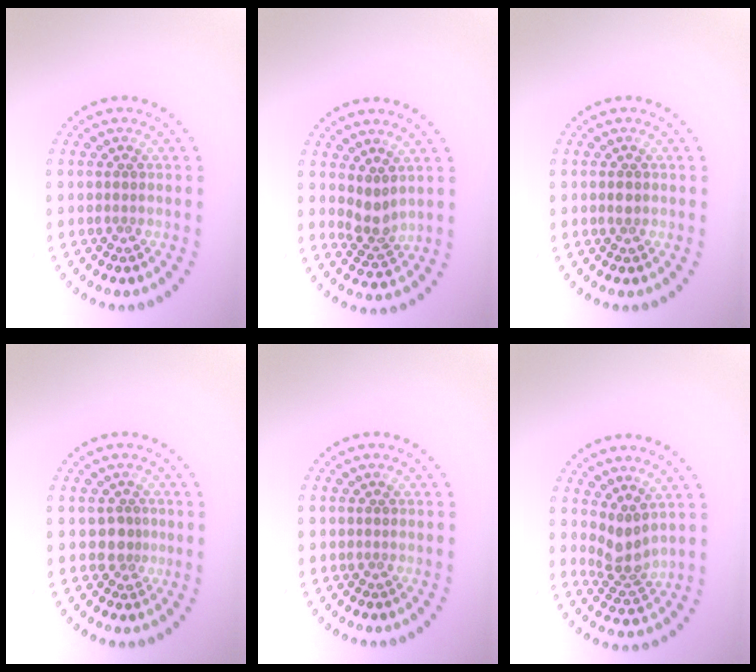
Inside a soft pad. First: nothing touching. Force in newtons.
{"total": 2.3, "press": 1.8, "slide": 1.4}
{"total": 1.0, "press": 1.0, "slide": 0.0}
{"total": 1.2, "press": 0.9, "slide": 0.8}
{"total": 0.0}
{"total": 2.8, "press": 2.1, "slide": 1.8}